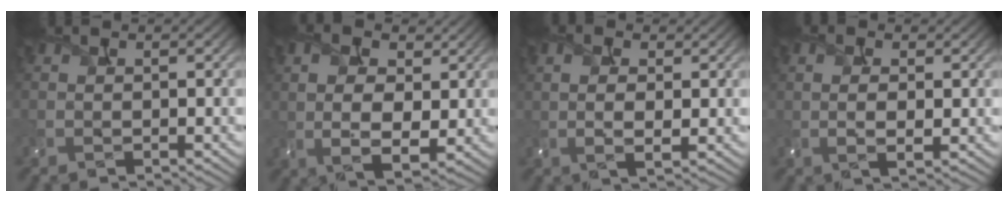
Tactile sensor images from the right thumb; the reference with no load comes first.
{"total": 8.3, "force": [2.1, 4.9, 6.4], "torque": [-0.155, 0.004, 0.036]}
{"total": 3.8, "force": [0.9, 1.9, 3.2], "torque": [-0.069, 0.002, 0.016]}
{"total": 3.2, "force": [0.6, 1.6, 2.8], "torque": [-0.061, 0.001, 0.012]}